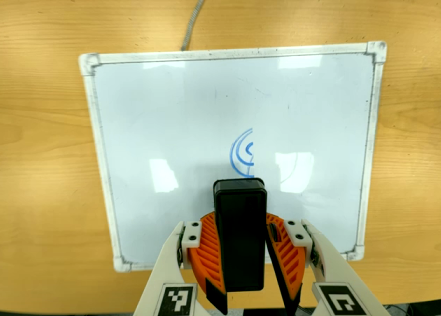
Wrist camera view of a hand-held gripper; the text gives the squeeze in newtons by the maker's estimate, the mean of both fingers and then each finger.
{"total": 9.4, "left": 9.8, "right": 8.9}